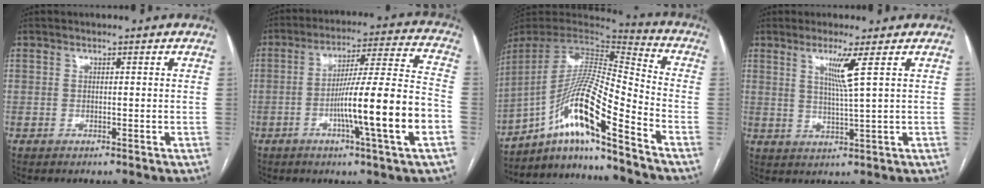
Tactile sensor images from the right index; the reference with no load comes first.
{"total": 15.8, "force": [-4.9, -0.7, 15.0], "torque": [-0.246, 0.002, -0.080]}
{"total": 17.1, "force": [-11.1, 0.0, 13.0], "torque": [-0.256, 0.005, -0.202]}
{"total": 4.7, "force": [2.0, -1.3, 4.0], "torque": [-0.078, -0.012, 0.040]}